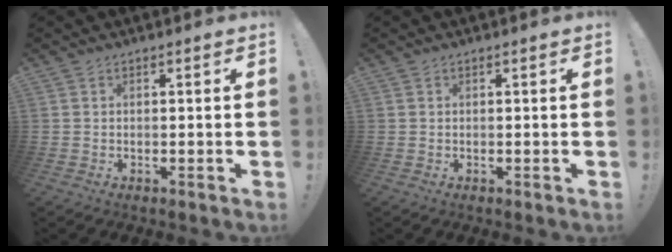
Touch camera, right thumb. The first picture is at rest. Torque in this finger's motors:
{"motor_torque": [-0.26, 0.32, 0.15, 0.09, 0.01]}